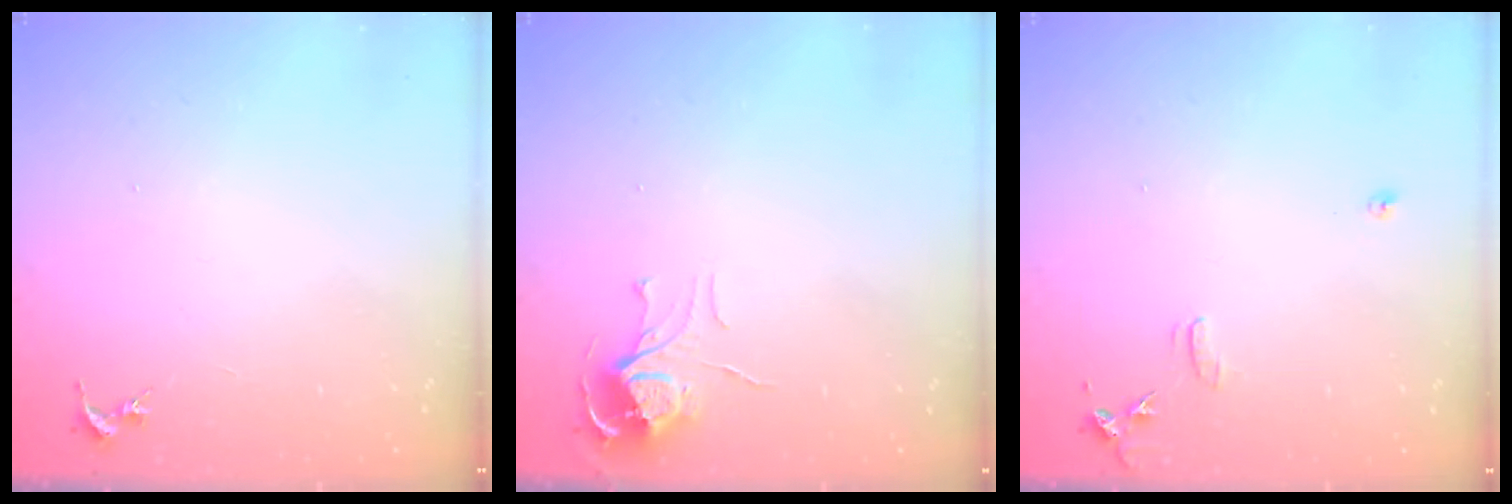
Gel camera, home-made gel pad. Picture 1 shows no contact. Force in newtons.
{"total": 7.0, "press": 7.0, "slide": 0.6}
{"total": 7.0, "press": 7.0, "slide": 0.6}